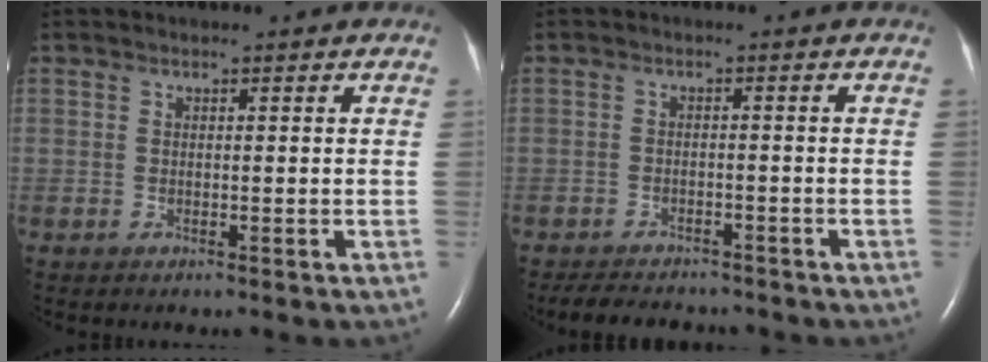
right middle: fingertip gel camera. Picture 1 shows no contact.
{"total": 7.9, "force": [-7.1, 2.3, 2.5], "torque": [-0.043, -0.008, -0.097]}